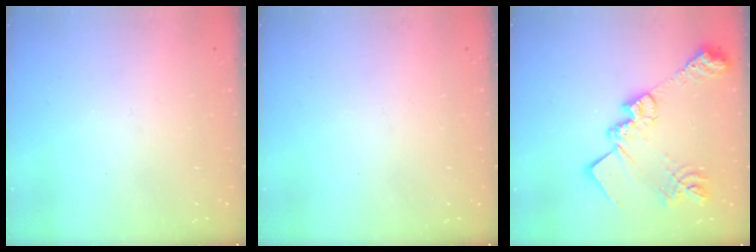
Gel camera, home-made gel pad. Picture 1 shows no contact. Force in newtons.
{"total": 0.0}
{"total": 21.6, "press": 21.5, "slide": 1.5}